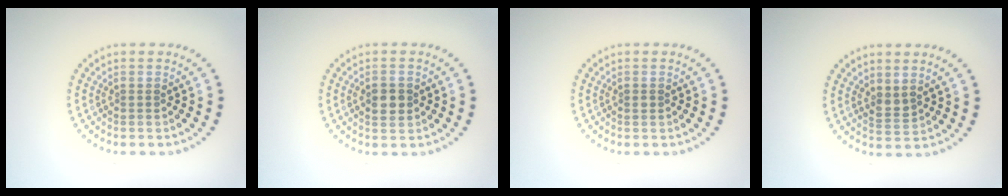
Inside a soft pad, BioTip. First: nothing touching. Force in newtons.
{"total": 2.6, "press": 2.6, "slide": 0.0}
{"total": 0.7, "press": 0.7, "slide": 0.0}
{"total": 1.5, "press": 1.4, "slide": 0.7}